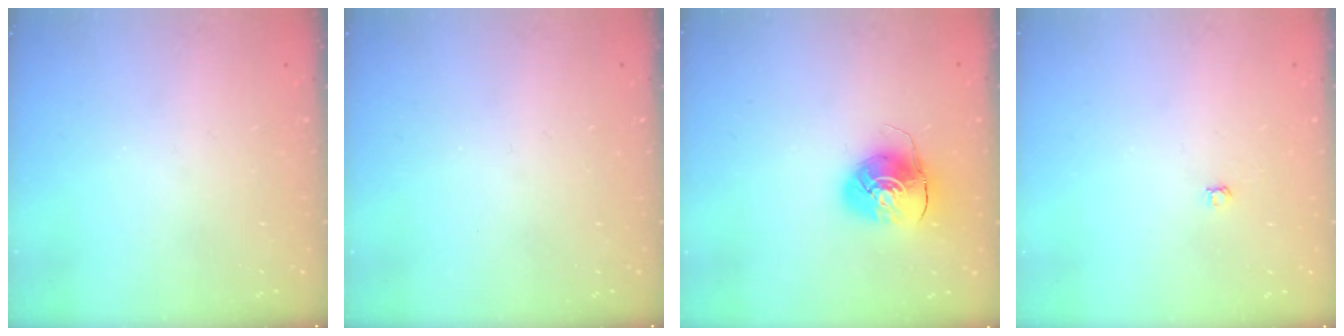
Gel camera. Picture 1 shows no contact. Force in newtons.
{"total": 0.0}
{"total": 9.1, "press": 9.1, "slide": 0.5}
{"total": 3.0, "press": 3.0, "slide": 0.4}